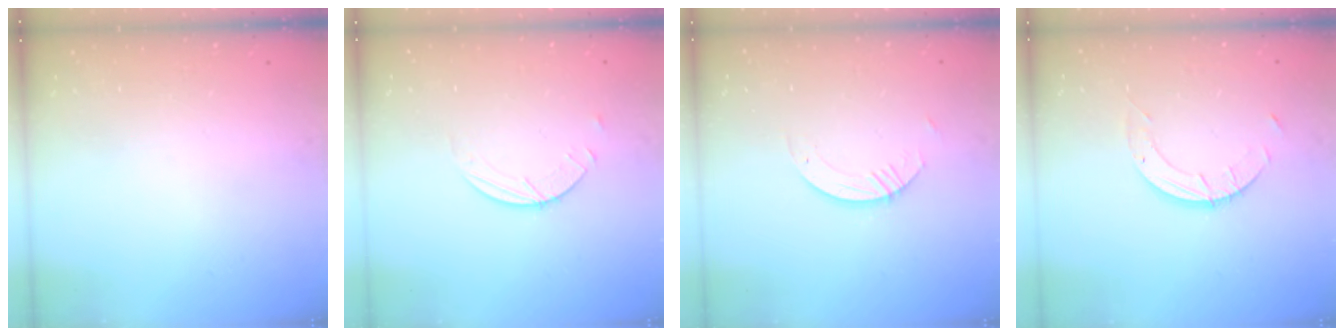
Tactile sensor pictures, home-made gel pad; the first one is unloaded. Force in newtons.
{"total": 2.6, "press": 2.6, "slide": 0.3}
{"total": 3.7, "press": 3.7, "slide": 0.3}
{"total": 5.6, "press": 5.6, "slide": 0.1}